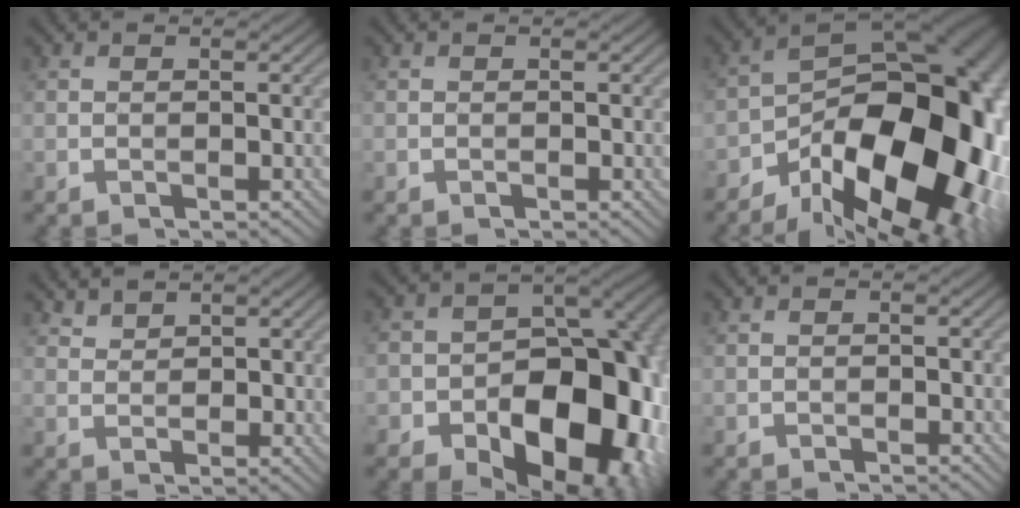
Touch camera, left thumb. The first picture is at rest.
{"total": 0.0}
{"total": 21.0, "force": [-8.2, 12.2, 15.0], "torque": [-0.201, -0.035, -0.113]}
{"total": 3.0, "force": [2.5, 1.2, 1.2], "torque": [-0.025, -0.002, 0.058]}
{"total": 22.0, "force": [-8.5, 16.3, 12.2], "torque": [-0.125, -0.036, -0.146]}
{"total": 0.0}